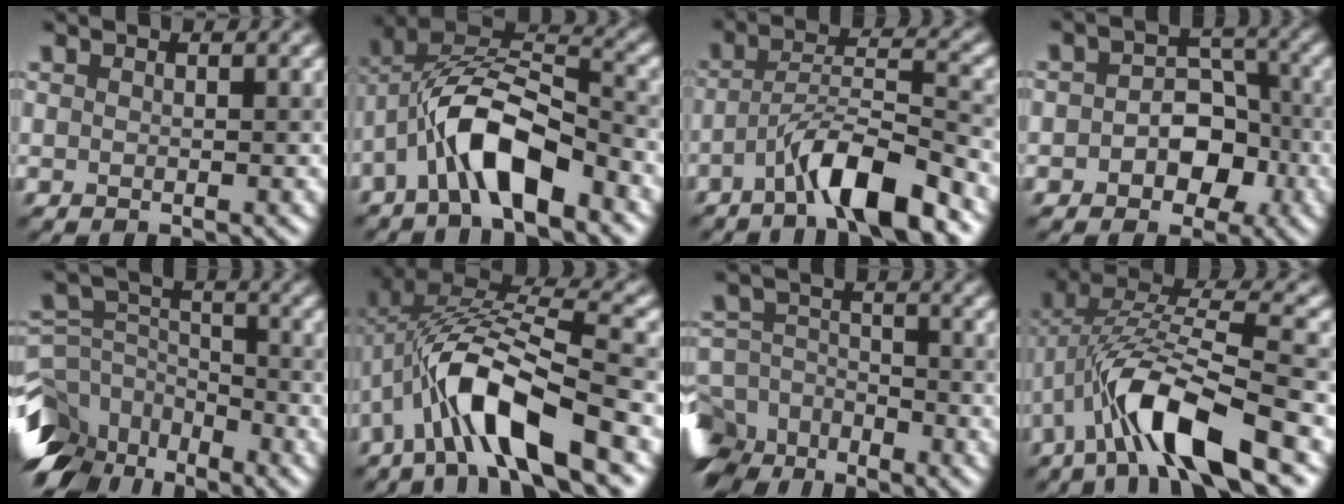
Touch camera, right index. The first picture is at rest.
{"total": 8.2, "force": [-3.7, 3.1, 6.6], "torque": [-0.123, 0.014, -0.072]}
{"total": 6.5, "force": [-4.0, 1.2, 4.9], "torque": [-0.087, 0.009, -0.077]}
{"total": 5.0, "force": [-1.2, 3.7, 3.1], "torque": [-0.021, 0.000, -0.029]}
{"total": 10.5, "force": [-7.7, 5.8, 4.2], "torque": [-0.084, -0.003, -0.133]}
{"total": 10.5, "force": [-3.8, 3.4, 9.2], "torque": [-0.175, 0.013, -0.074]}
{"total": 9.2, "force": [-6.6, 5.9, 2.7], "torque": [-0.053, -0.024, -0.110]}
{"total": 10.3, "force": [-4.5, 2.7, 8.8], "torque": [-0.172, 0.011, -0.087]}